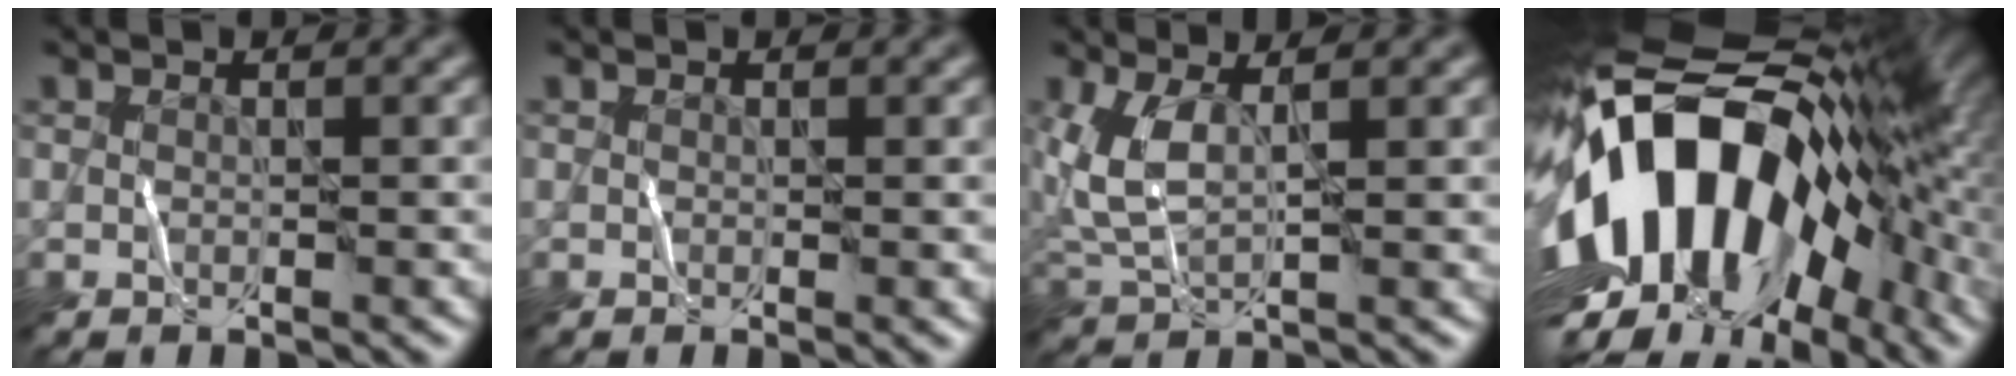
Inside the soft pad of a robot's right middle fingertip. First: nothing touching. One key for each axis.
{"total": 0.0}
{"total": 4.2, "fx": 1.1, "fy": 1.8, "fz": 3.7, "tx": -0.113, "ty": 0.001, "tz": 0.035}
{"total": 17.6, "fx": -2.6, "fy": 10.6, "fz": 13.8, "tx": -0.247, "ty": 0.027, "tz": -0.048}